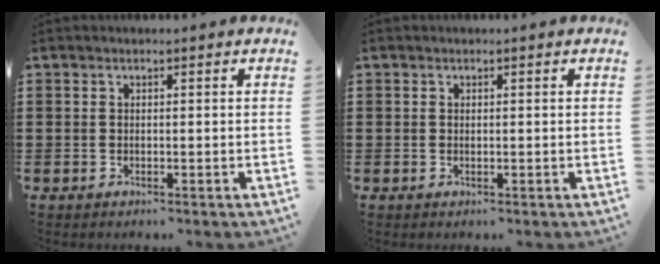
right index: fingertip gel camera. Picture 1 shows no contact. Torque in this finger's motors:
{"motor_torque": [2.14, 0.00, 0.03, 0.00]}